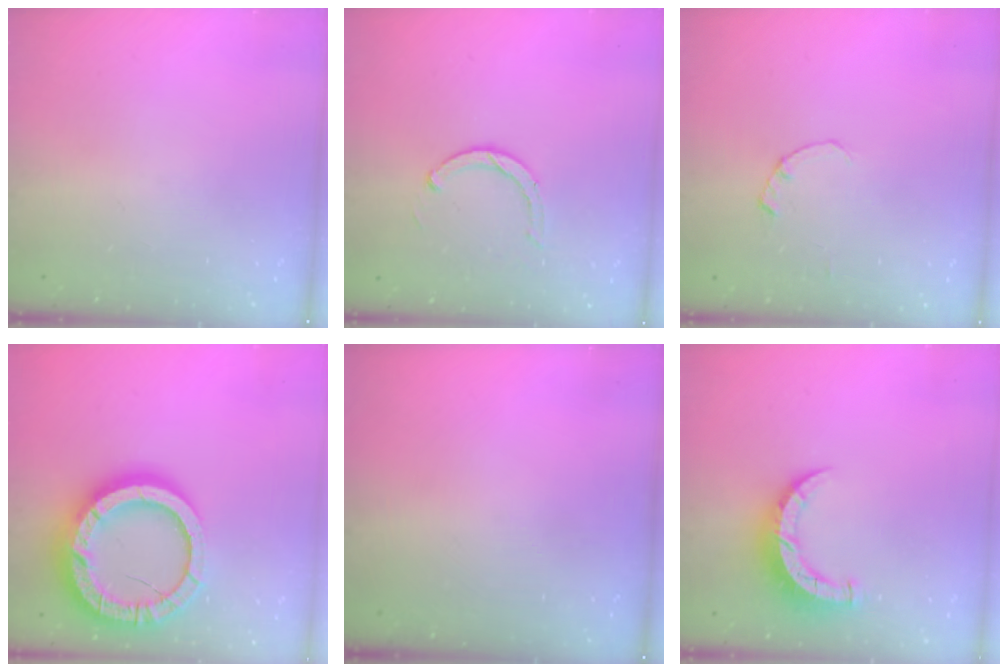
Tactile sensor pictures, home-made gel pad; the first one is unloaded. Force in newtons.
{"total": 2.9, "press": 2.9, "slide": 0.4}
{"total": 0.0}
{"total": 22.5, "press": 22.4, "slide": 2.0}
{"total": 0.0}
{"total": 8.7, "press": 8.6, "slide": 0.5}